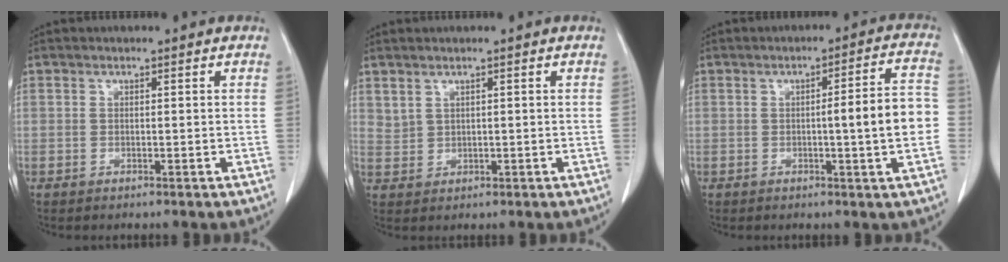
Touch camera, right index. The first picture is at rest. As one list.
[{"total": 1.6, "force": [1.3, 0.9, 0.4], "torque": [-0.001, 0.001, 0.032]}, {"total": 8.3, "force": [-1.0, -0.1, 8.3], "torque": [-0.107, 0.015, -0.017]}]